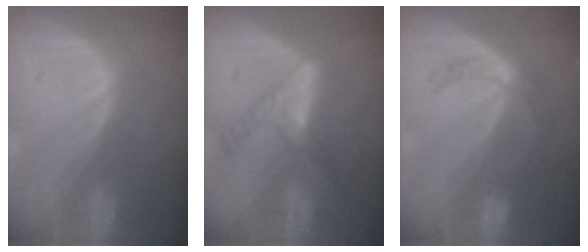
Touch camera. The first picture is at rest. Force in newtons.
{"total": 6.0, "press": 5.6, "slide": 2.4}
{"total": 5.3, "press": 4.8, "slide": 2.2}